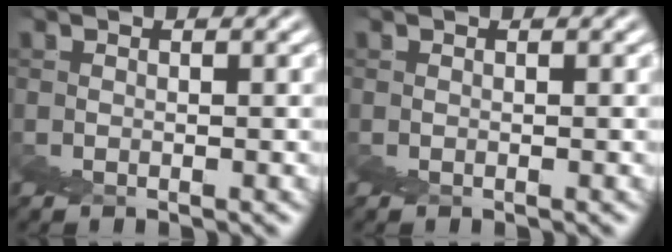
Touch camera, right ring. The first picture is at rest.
{"total": 0.0}